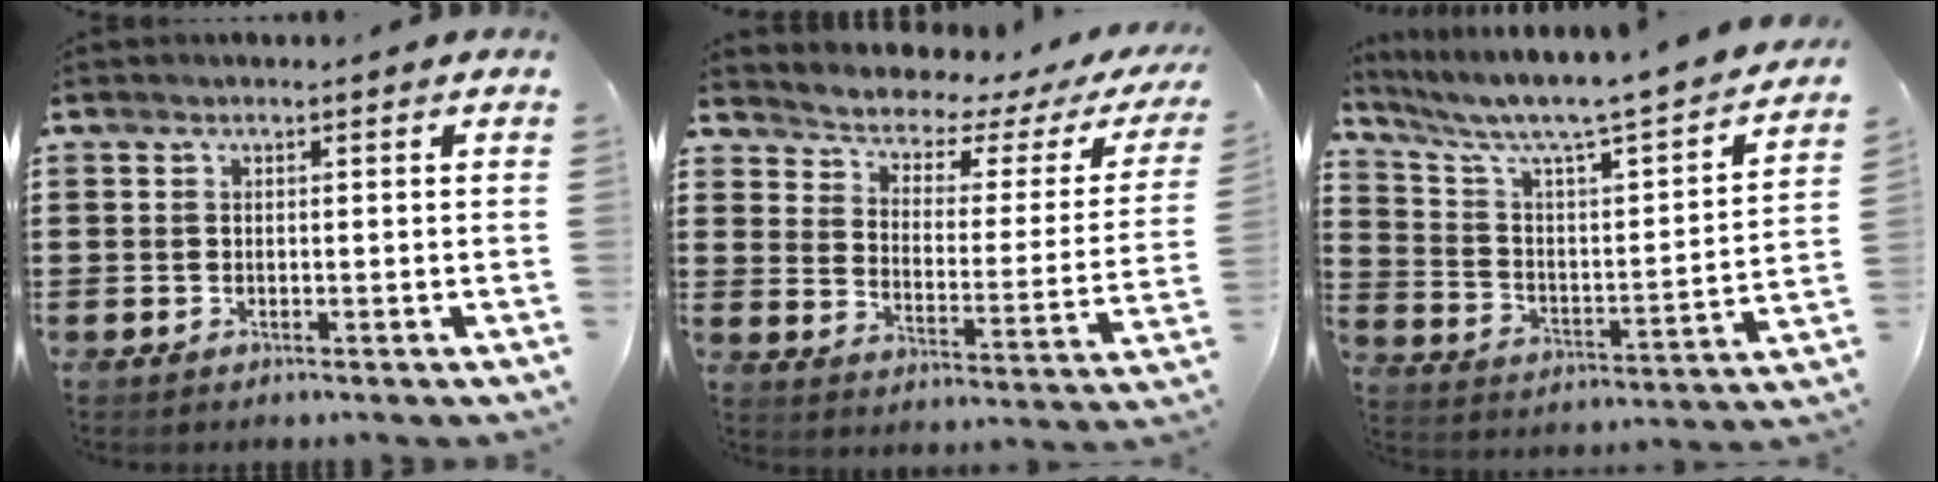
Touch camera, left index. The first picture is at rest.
{"total": 2.5, "force": [2.3, 0.9, 0.7], "torque": [-0.035, -0.027, 0.029]}
{"total": 5.2, "force": [4.4, 0.2, 2.7], "torque": [-0.079, -0.049, 0.066]}